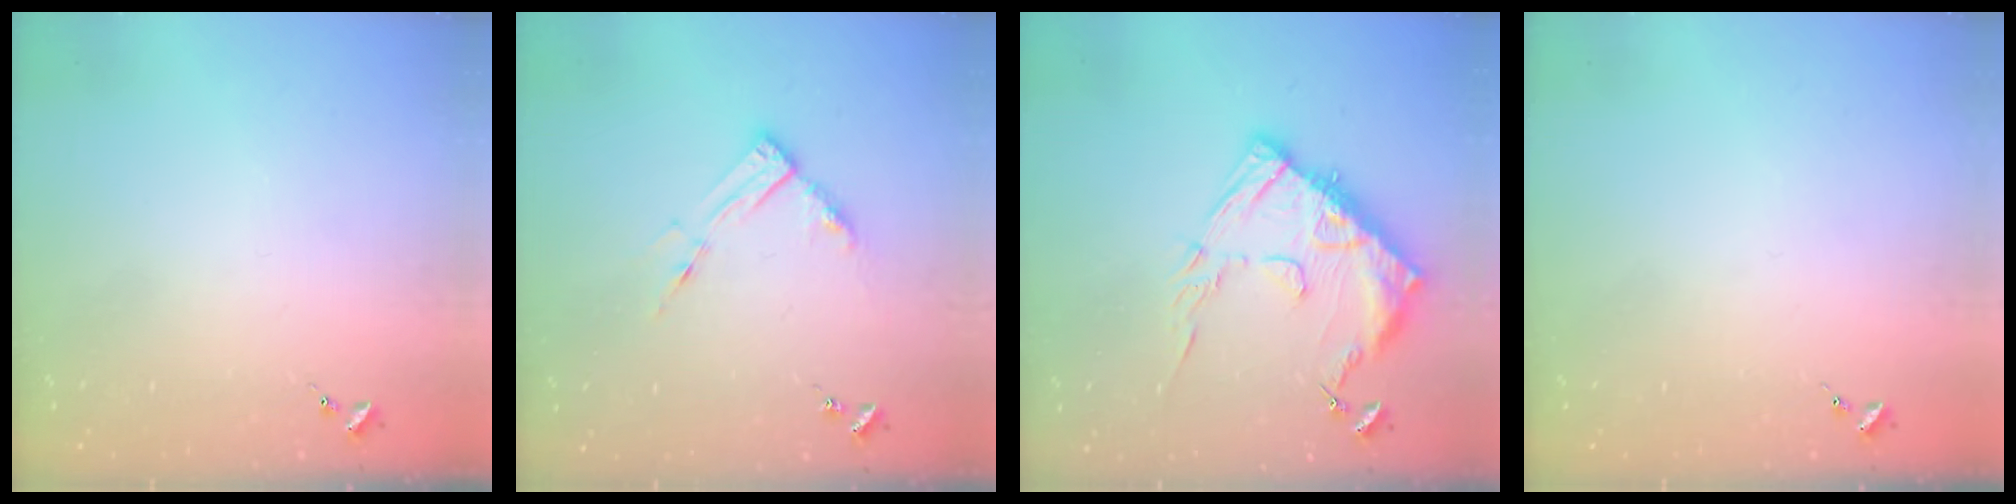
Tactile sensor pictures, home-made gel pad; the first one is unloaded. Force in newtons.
{"total": 9.3, "press": 9.2, "slide": 1.0}
{"total": 15.8, "press": 15.7, "slide": 1.6}
{"total": 0.0}